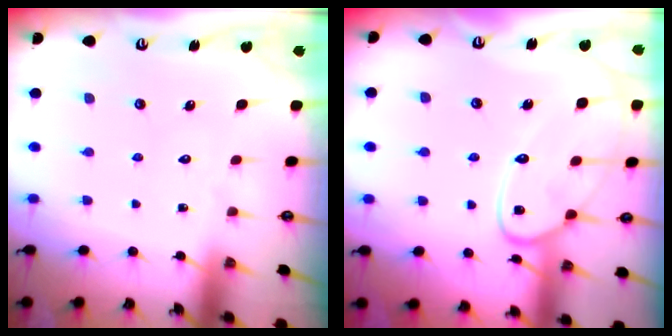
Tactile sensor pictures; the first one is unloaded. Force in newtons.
{"total": 13.7, "press": 13.6, "slide": 1.3}